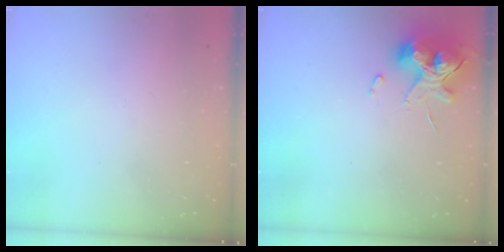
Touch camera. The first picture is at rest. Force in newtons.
{"total": 12.5, "press": 12.4, "slide": 1.8}